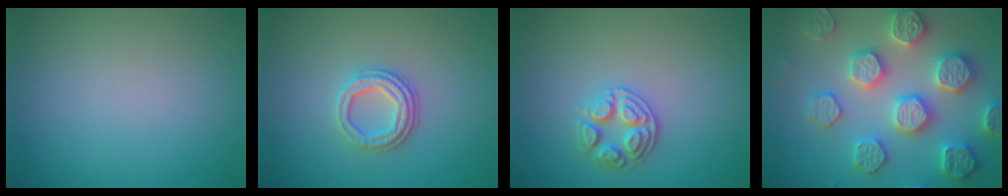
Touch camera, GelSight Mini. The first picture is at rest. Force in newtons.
{"total": 3.1, "press": 2.6, "slide": 1.6}
{"total": 2.7, "press": 2.7, "slide": 0.5}
{"total": 7.6, "press": 7.4, "slide": 1.5}